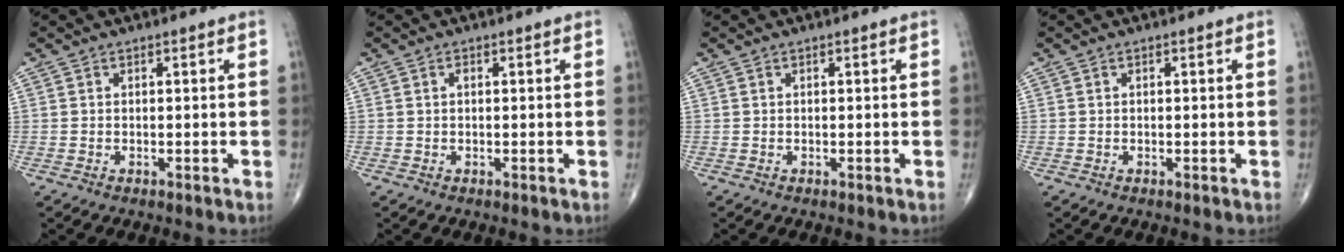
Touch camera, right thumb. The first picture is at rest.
{"total": 0.7, "force": [0.1, 0.4, 0.6], "torque": [-0.010, 0.001, 0.001]}
{"total": 0.0}
{"total": 0.0}